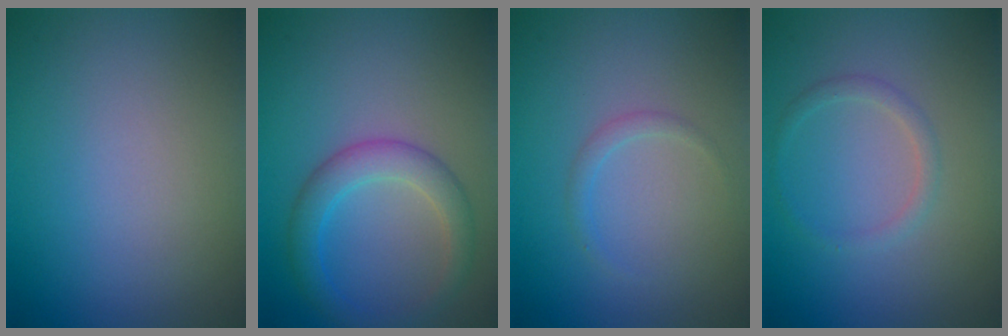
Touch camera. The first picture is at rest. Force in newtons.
{"total": 3.6, "press": 3.6, "slide": 0.1}
{"total": 1.0, "press": 1.0, "slide": 0.0}
{"total": 1.3, "press": 1.3, "slide": 0.1}